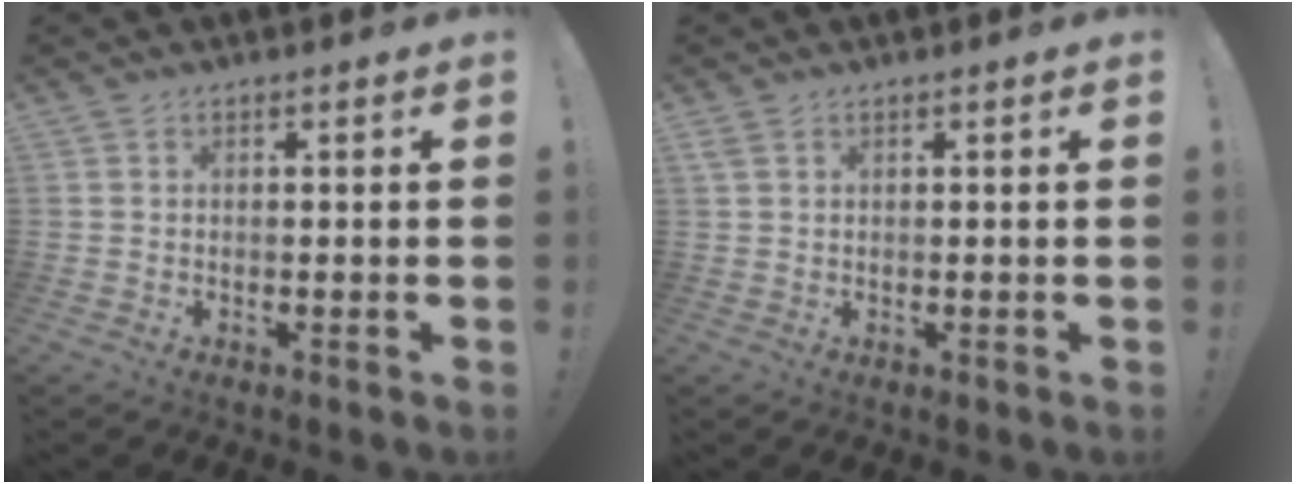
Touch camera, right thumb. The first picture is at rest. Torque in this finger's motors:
{"motor_torque": [-0.12, -0.23, -0.18, 0.04, 0.09]}